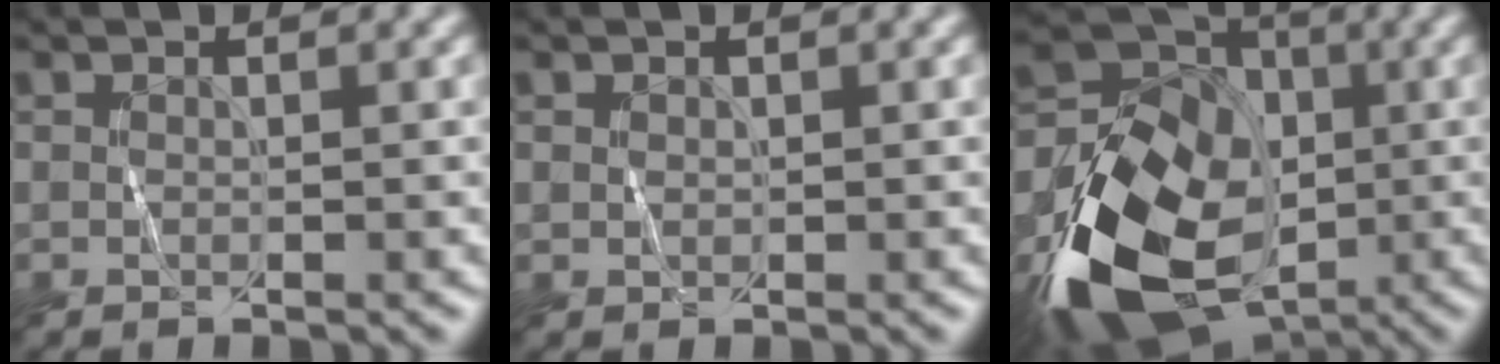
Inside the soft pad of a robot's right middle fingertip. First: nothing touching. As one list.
[{"total": 0.6, "force": [0.2, 0.5, 0.2], "torque": [-0.003, -0.003, 0.006]}, {"total": 16.8, "force": [-6.9, 11.7, 9.8], "torque": [-0.187, -0.031, -0.108]}]